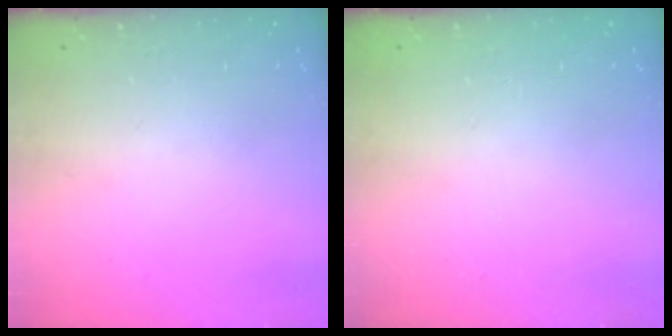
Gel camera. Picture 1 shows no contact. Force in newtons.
{"total": 0.0}